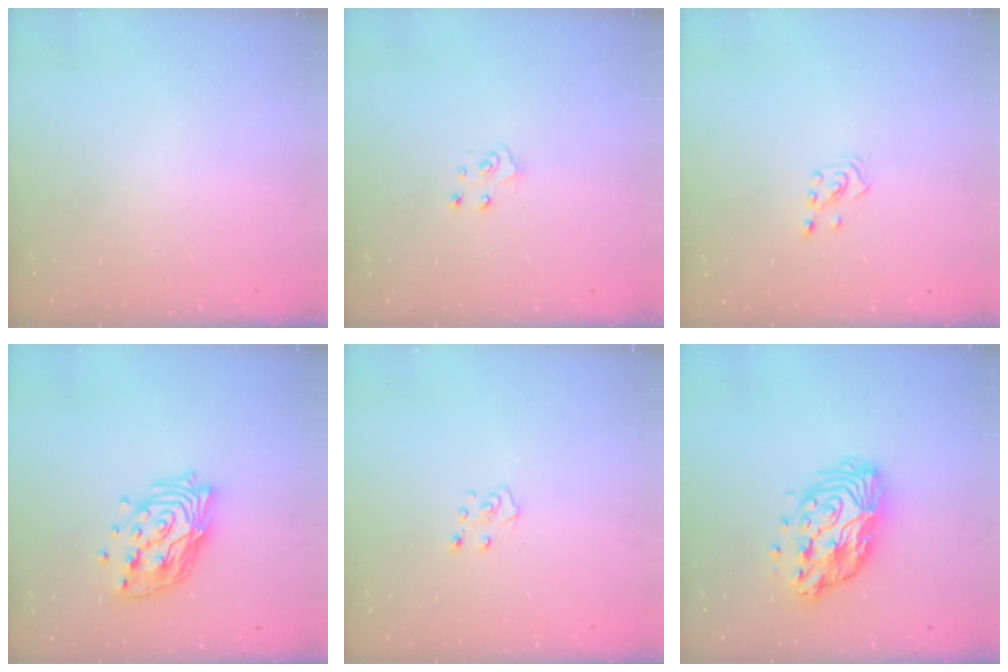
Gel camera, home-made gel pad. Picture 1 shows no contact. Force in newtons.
{"total": 5.1, "press": 5.1, "slide": 0.5}
{"total": 2.3, "press": 2.2, "slide": 0.7}
{"total": 14.8, "press": 14.8, "slide": 1.2}
{"total": 5.1, "press": 5.1, "slide": 0.4}
{"total": 14.6, "press": 14.5, "slide": 1.1}